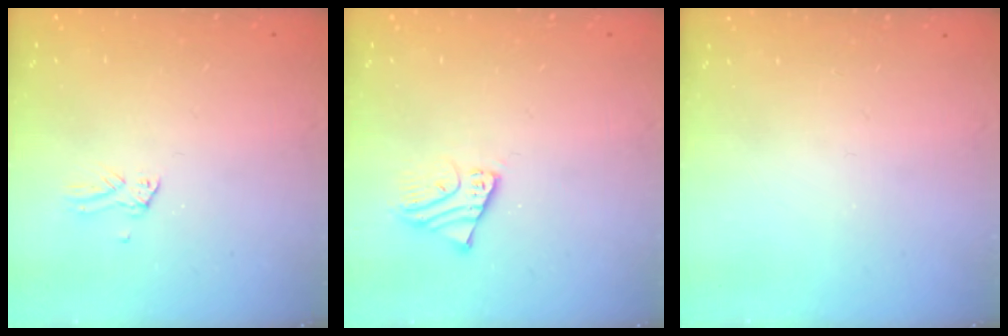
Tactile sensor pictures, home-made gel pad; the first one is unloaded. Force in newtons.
{"total": 2.6, "press": 2.6, "slide": 0.2}
{"total": 0.0}